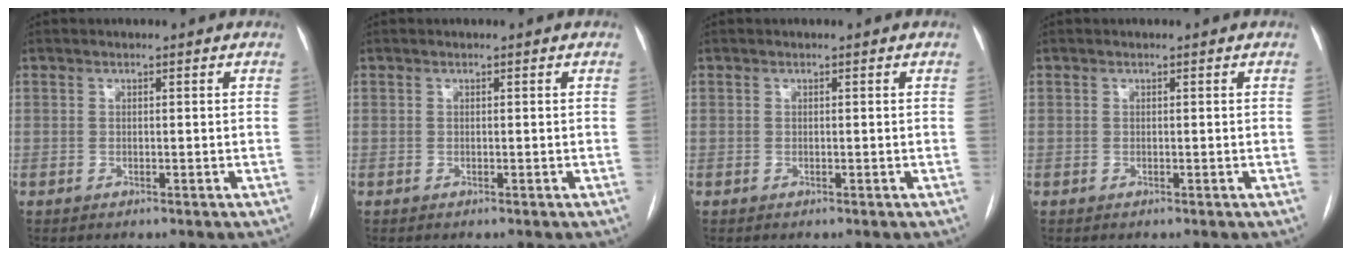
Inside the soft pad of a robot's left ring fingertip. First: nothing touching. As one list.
[{"total": 0.0}, {"total": 0.0}, {"total": 0.0}]